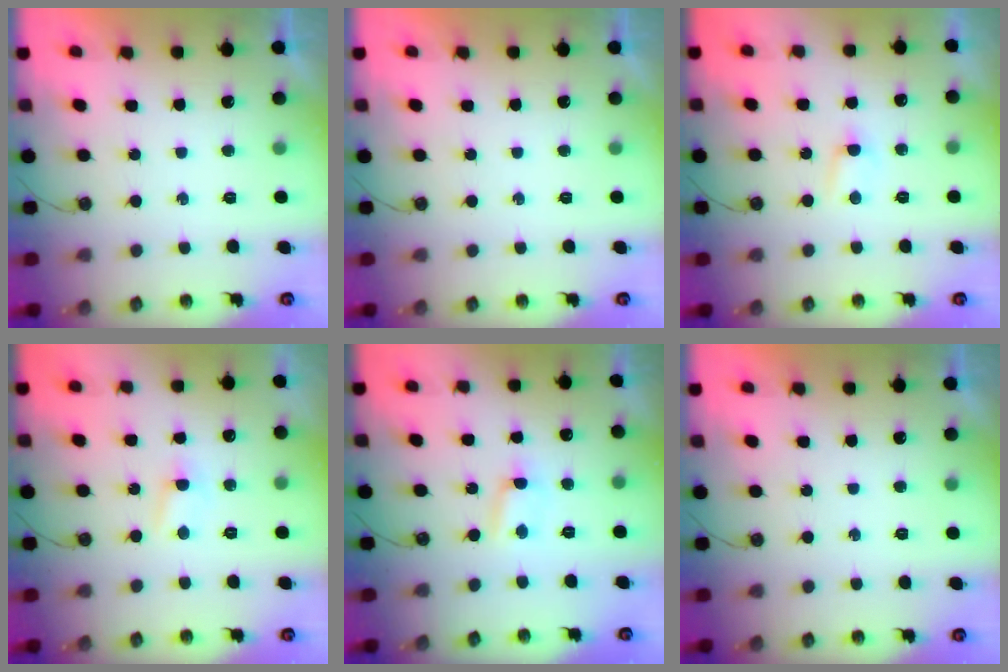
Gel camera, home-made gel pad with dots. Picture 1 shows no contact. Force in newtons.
{"total": 0.0}
{"total": 2.8, "press": 2.8, "slide": 0.4}
{"total": 2.9, "press": 2.8, "slide": 0.4}
{"total": 2.5, "press": 2.5, "slide": 0.3}
{"total": 0.0}